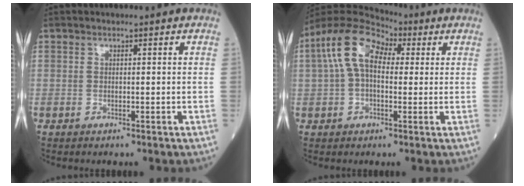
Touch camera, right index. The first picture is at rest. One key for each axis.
{"total": 11.0, "fx": 3.3, "fy": 6.2, "fz": 8.5, "tx": -0.179, "ty": 0.058, "tz": 0.053}